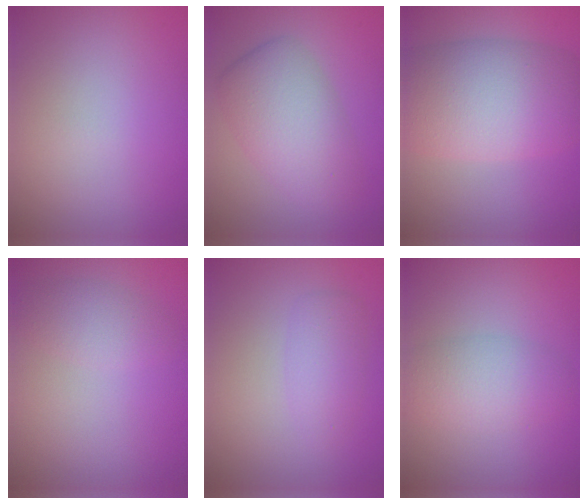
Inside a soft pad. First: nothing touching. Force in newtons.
{"total": 5.9, "press": 5.9, "slide": 0.1}
{"total": 10.1, "press": 10.0, "slide": 0.6}
{"total": 2.2, "press": 2.2, "slide": 0.0}
{"total": 2.3, "press": 2.2, "slide": 0.2}
{"total": 4.0, "press": 4.0, "slide": 0.1}